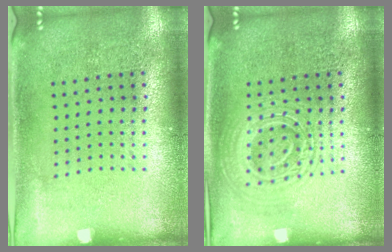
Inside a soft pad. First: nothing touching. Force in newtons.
{"total": 2.9, "press": 2.8, "slide": 0.5}